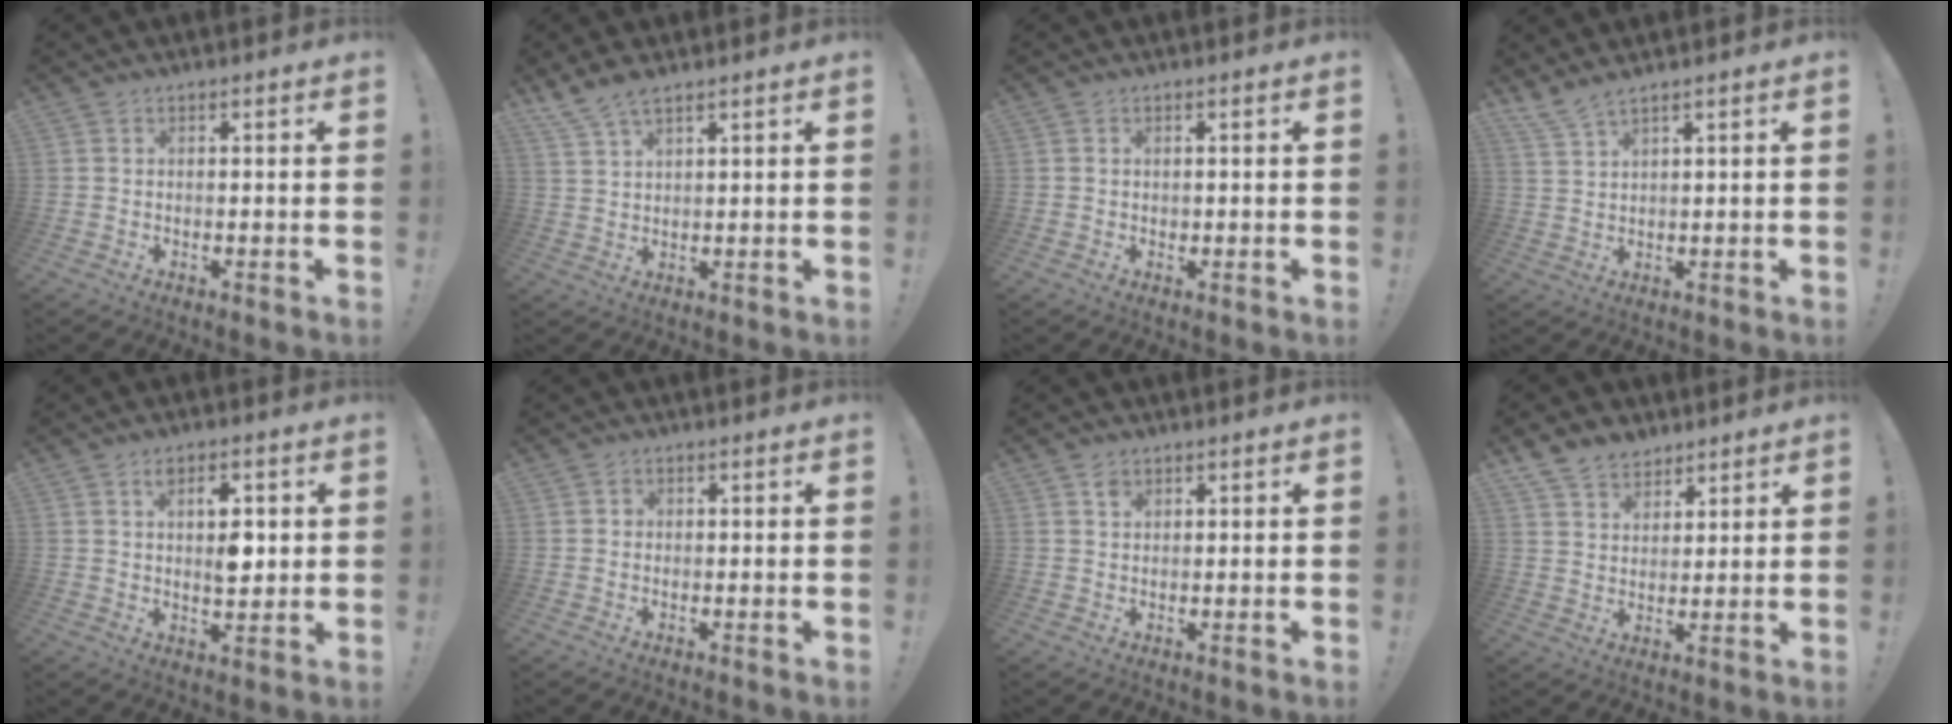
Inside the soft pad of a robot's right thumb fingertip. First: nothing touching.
{"total": 5.1, "force": [4.2, 0.9, 2.8], "torque": [-0.060, -0.018, 0.078]}
{"total": 0.6, "force": [0.2, 0.5, 0.1], "torque": [0.004, -0.001, 0.003]}
{"total": 4.0, "force": [3.4, 0.0, 2.2], "torque": [-0.057, -0.015, 0.062]}
{"total": 7.6, "force": [1.7, 4.2, 6.0], "torque": [-0.086, 0.000, 0.026]}
{"total": 1.0, "force": [-0.1, 1.0, 0.2], "torque": [-0.009, 0.005, -0.001]}
{"total": 1.8, "force": [1.2, 1.3, 0.5], "torque": [-0.004, -0.003, 0.021]}
{"total": 8.3, "force": [6.3, 5.0, 1.9], "torque": [-0.038, -0.037, 0.124]}